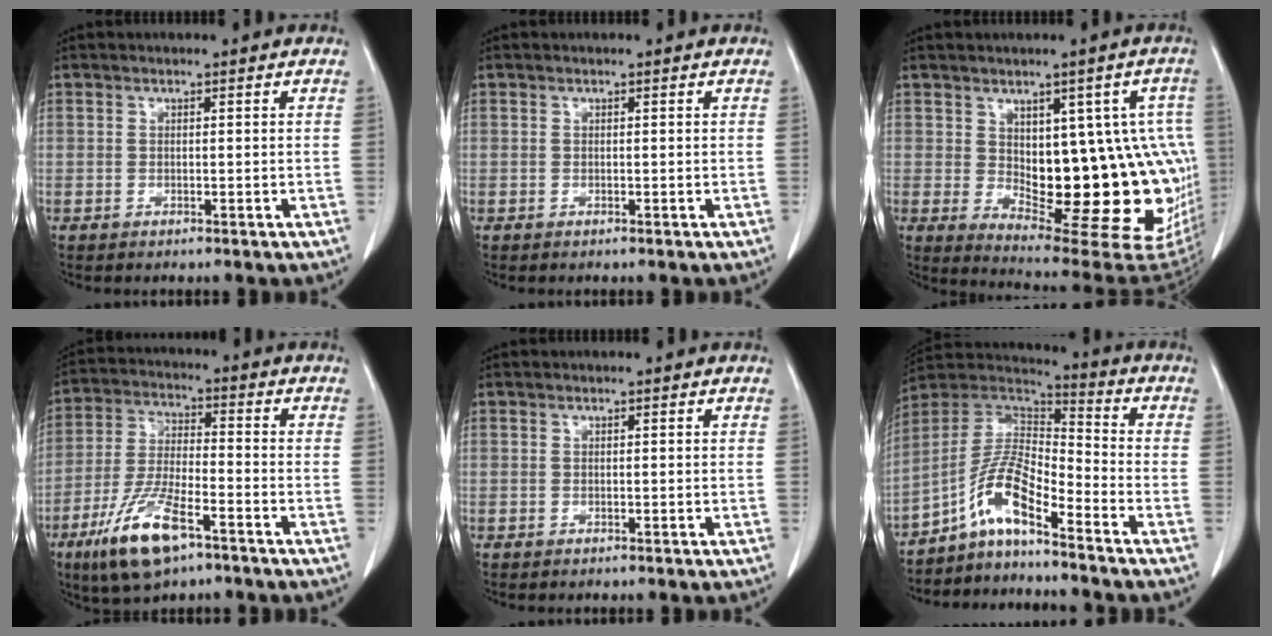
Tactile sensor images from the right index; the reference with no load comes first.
{"total": 0.0}
{"total": 19.7, "force": [-0.3, 7.8, 18.1], "torque": [-0.154, 0.014, 0.022]}
{"total": 12.3, "force": [-7.0, 3.2, 9.6], "torque": [-0.200, -0.018, -0.127]}
{"total": 0.0}
{"total": 9.5, "force": [-6.2, 1.5, 7.0], "torque": [-0.149, 0.022, -0.122]}